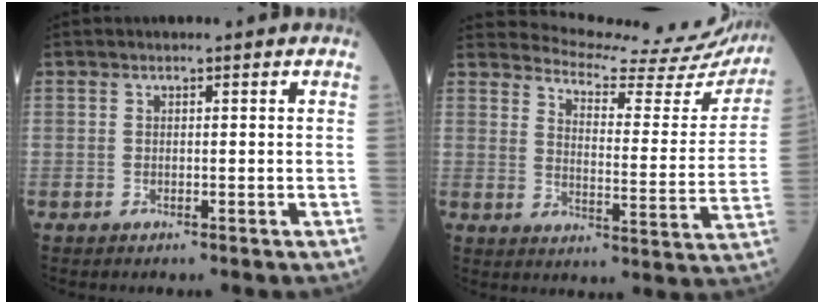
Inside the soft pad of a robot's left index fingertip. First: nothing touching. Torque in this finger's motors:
{"motor_torque": [0.57, -1.57, -0.49, 0.01]}